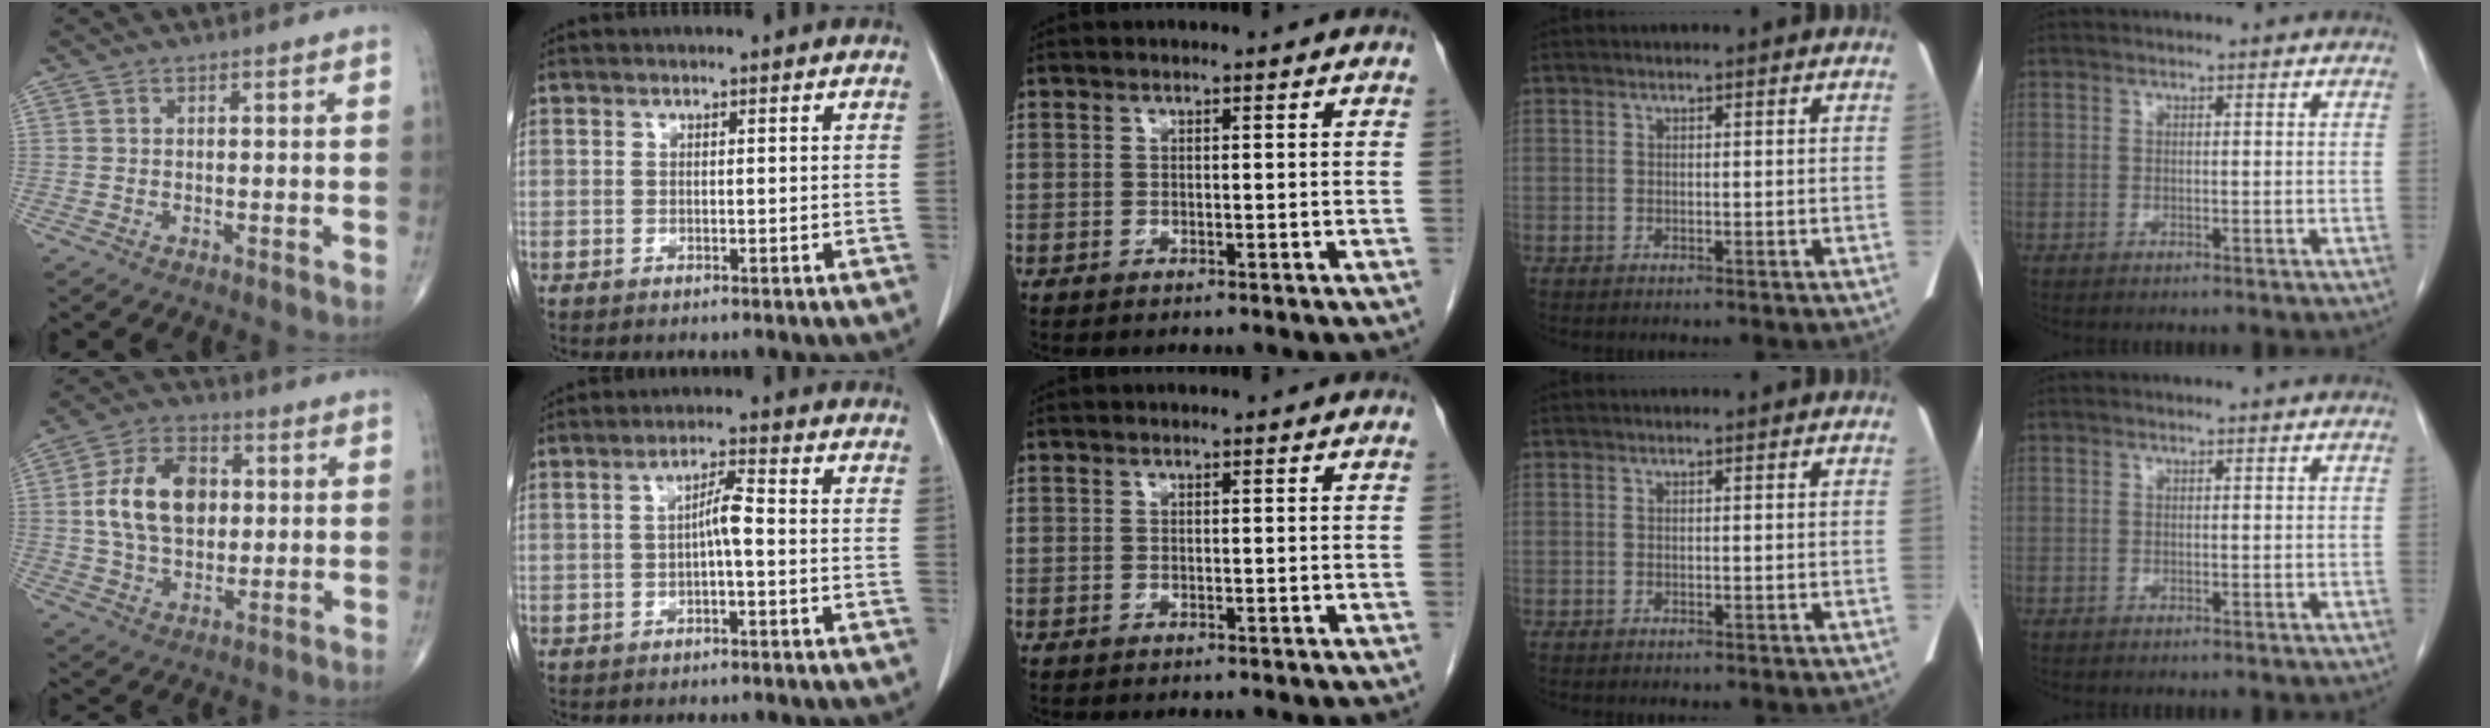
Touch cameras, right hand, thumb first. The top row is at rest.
{"thumb": {"total": 13.6, "force": [1.6, 9.1, 10.0], "torque": [-0.155, 0.008, 0.025]}, "index": {"total": 3.5, "force": [-0.6, 0.5, 3.4], "torque": [-0.059, 0.012, -0.008]}}